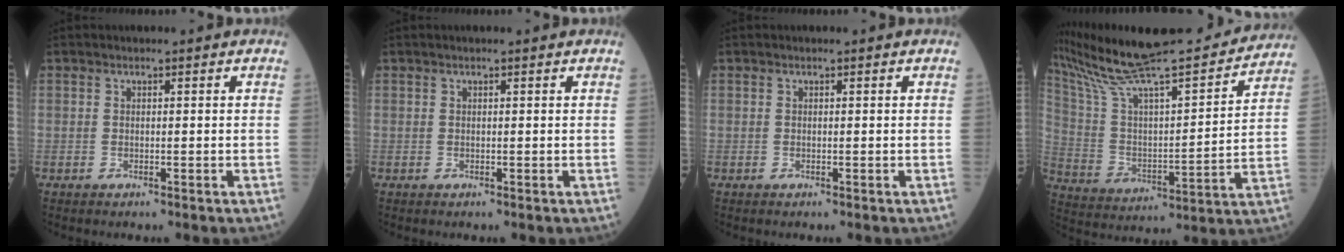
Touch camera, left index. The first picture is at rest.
{"total": 1.0, "force": [0.8, 0.0, 0.5], "torque": [-0.010, 0.016, 0.015]}
{"total": 0.0}
{"total": 24.7, "force": [22.4, 2.5, 10.1], "torque": [-0.188, -0.012, 0.345]}